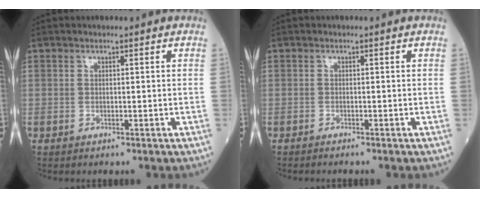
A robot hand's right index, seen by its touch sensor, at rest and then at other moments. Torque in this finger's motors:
{"motor_torque": [-0.06, -0.03, 0.03, 0.01]}